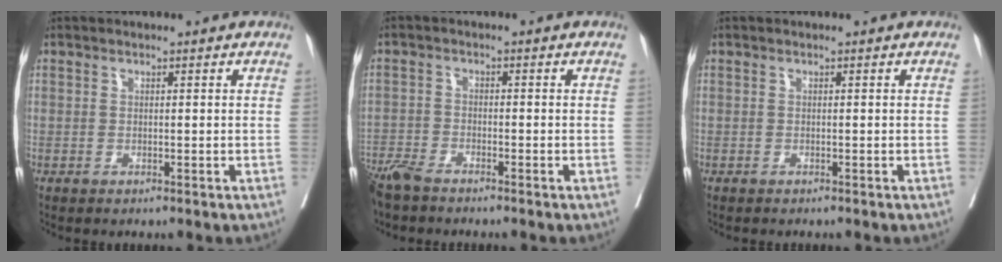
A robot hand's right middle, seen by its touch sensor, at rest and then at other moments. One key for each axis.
{"total": 5.2, "fx": -4.6, "fy": 0.9, "fz": 2.2, "tx": -0.040, "ty": -0.014, "tz": -0.089}
{"total": 0.8, "fx": -0.8, "fy": 0.1, "fz": 0.3, "tx": -0.009, "ty": -0.004, "tz": -0.013}